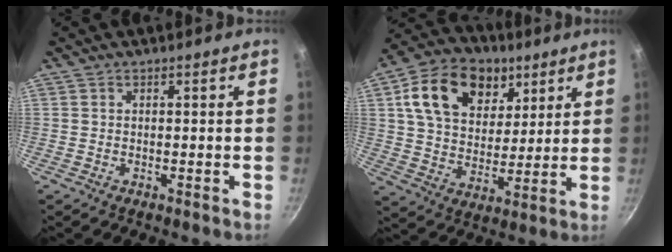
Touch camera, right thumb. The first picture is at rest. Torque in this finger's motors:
{"motor_torque": [0.16, 0.49, 0.50, 0.00, 0.27]}